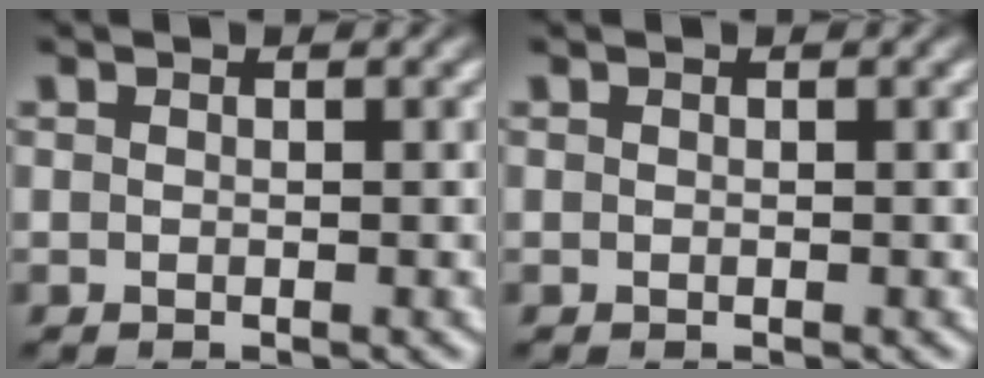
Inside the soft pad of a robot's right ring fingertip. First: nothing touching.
{"total": 0.0}